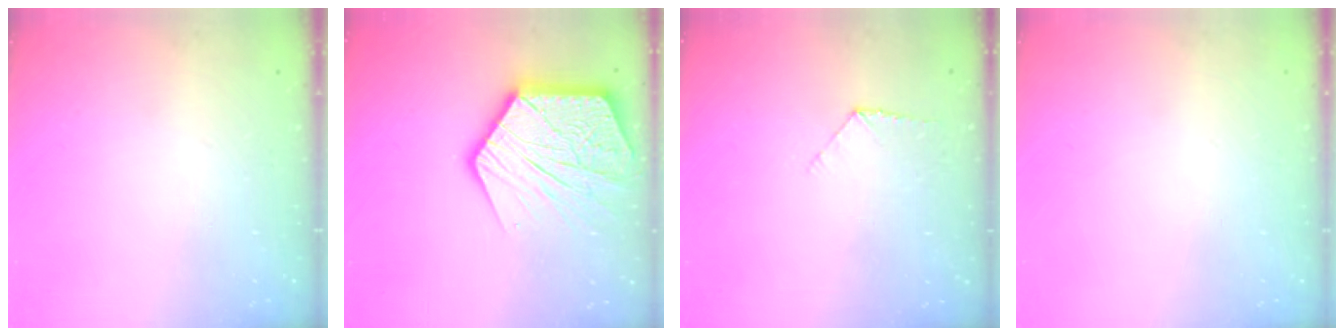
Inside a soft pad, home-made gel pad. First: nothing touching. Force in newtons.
{"total": 20.8, "press": 20.7, "slide": 1.6}
{"total": 7.0, "press": 7.0, "slide": 0.4}
{"total": 0.0}